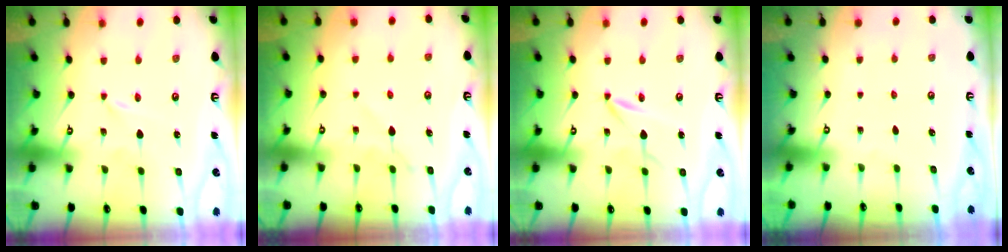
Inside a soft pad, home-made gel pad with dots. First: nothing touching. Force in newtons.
{"total": 3.9, "press": 3.9, "slide": 0.4}
{"total": 2.0, "press": 2.0, "slide": 0.1}
{"total": 0.0}